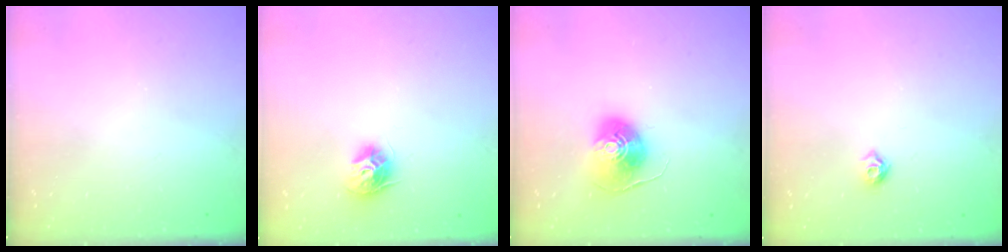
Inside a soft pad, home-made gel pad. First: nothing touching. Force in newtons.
{"total": 9.5, "press": 9.5, "slide": 0.3}
{"total": 8.8, "press": 8.8, "slide": 0.6}
{"total": 5.1, "press": 5.0, "slide": 0.9}